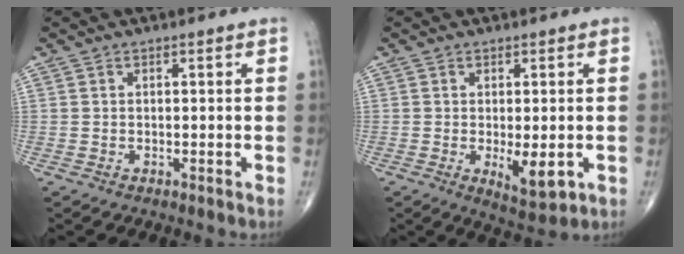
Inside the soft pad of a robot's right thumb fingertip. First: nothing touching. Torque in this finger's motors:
{"motor_torque": [1.09, 1.01, 0.27, -0.38, 0.25]}